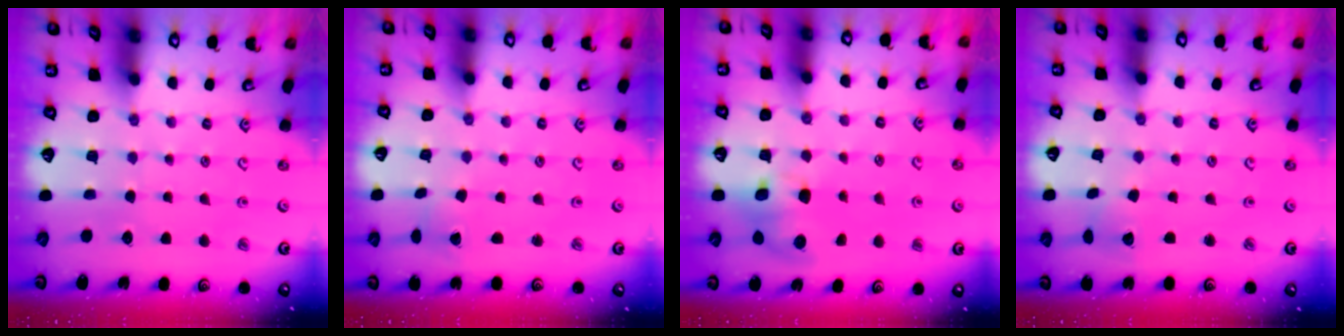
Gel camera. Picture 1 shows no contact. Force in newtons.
{"total": 2.4, "press": 2.4, "slide": 0.2}
{"total": 9.2, "press": 9.1, "slide": 1.2}
{"total": 2.2, "press": 2.2, "slide": 0.3}